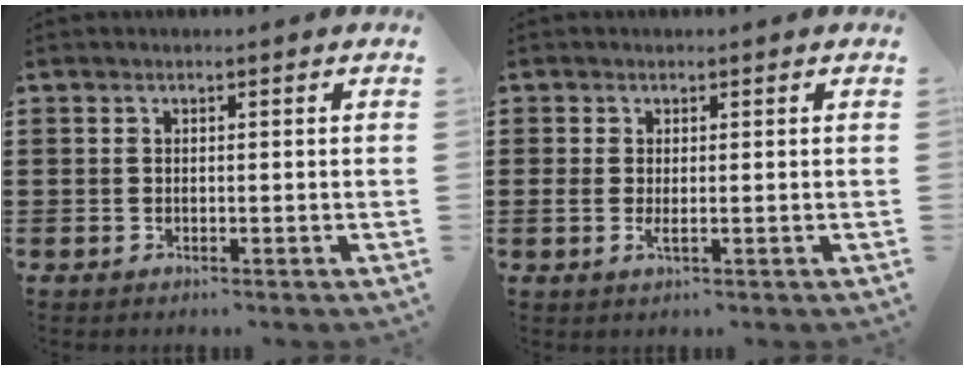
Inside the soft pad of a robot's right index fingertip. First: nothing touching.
{"total": 1.3, "force": [0.2, 0.4, 1.2], "torque": [-0.023, 0.001, 0.005]}